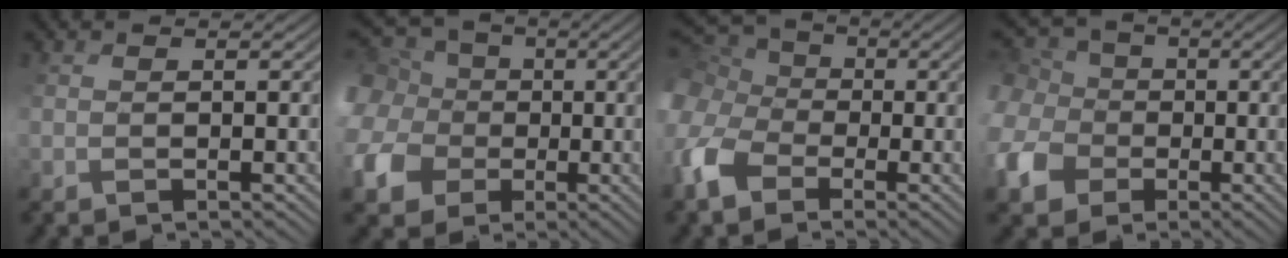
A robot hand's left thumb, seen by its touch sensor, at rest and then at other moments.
{"total": 12.5, "force": [2.3, 10.9, 5.8], "torque": [-0.203, 0.021, 0.030]}
{"total": 12.1, "force": [-2.6, 9.4, 7.2], "torque": [-0.225, -0.031, -0.041]}
{"total": 10.3, "force": [0.1, 9.1, 4.7], "torque": [-0.168, 0.001, -0.003]}